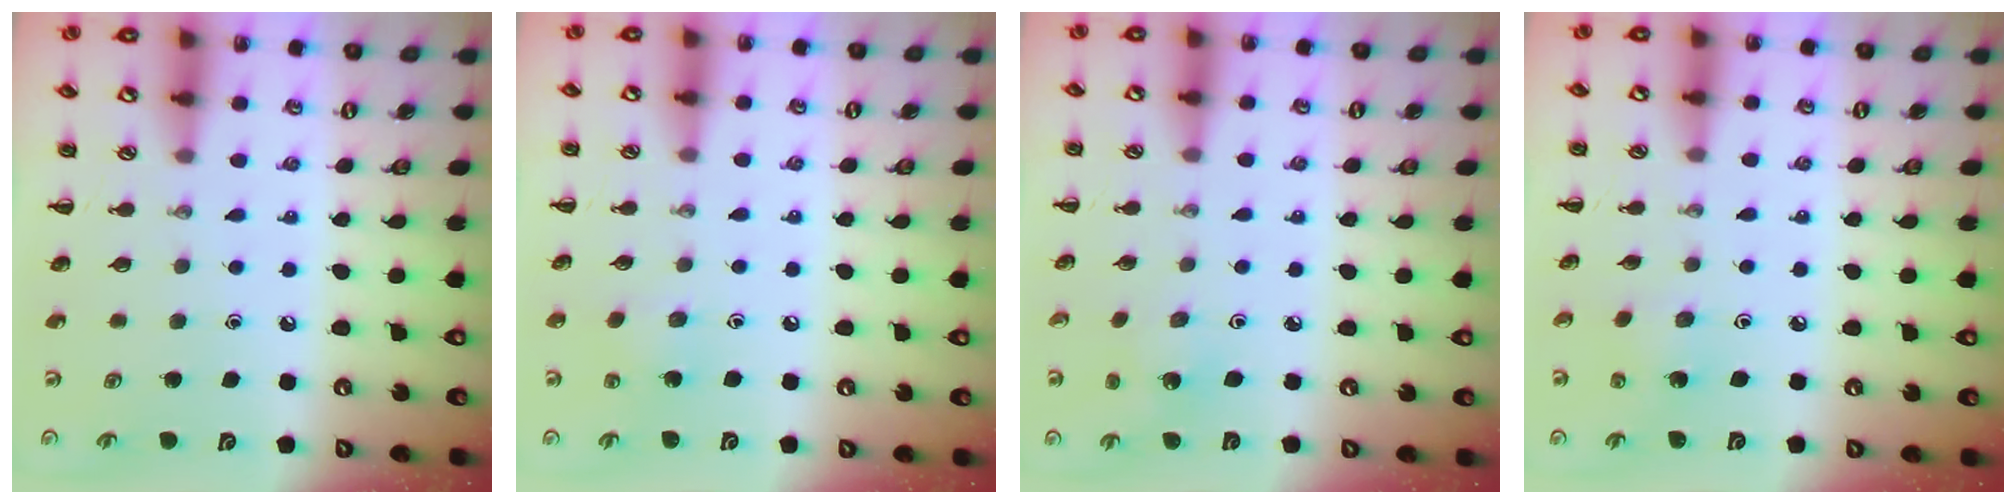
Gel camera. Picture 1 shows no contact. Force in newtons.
{"total": 7.1, "press": 7.0, "slide": 1.2}
{"total": 1.9, "press": 1.8, "slide": 0.6}
{"total": 2.1, "press": 2.0, "slide": 0.7}